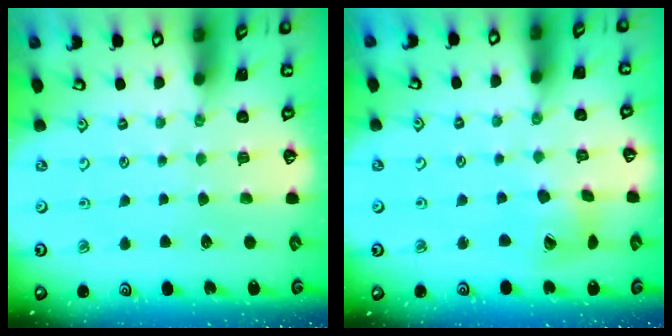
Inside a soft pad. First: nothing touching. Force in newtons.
{"total": 11.2, "press": 11.1, "slide": 1.5}